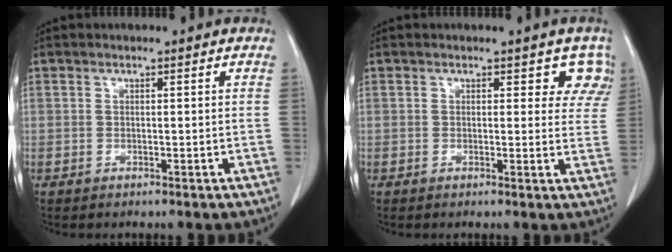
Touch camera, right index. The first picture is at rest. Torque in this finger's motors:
{"motor_torque": [0.14, 0.13, 0.02, 0.01]}